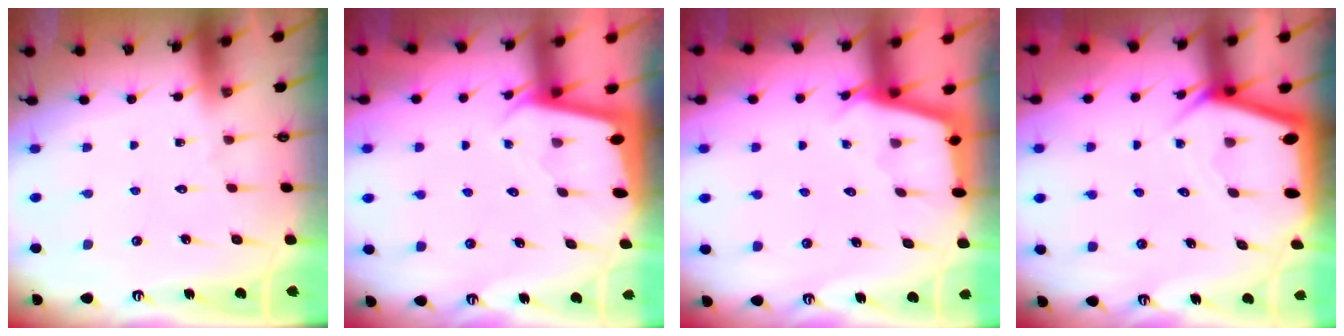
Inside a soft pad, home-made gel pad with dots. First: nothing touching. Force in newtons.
{"total": 1.9, "press": 1.9, "slide": 0.0}
{"total": 2.9, "press": 2.9, "slide": 0.3}
{"total": 3.2, "press": 3.2, "slide": 0.1}